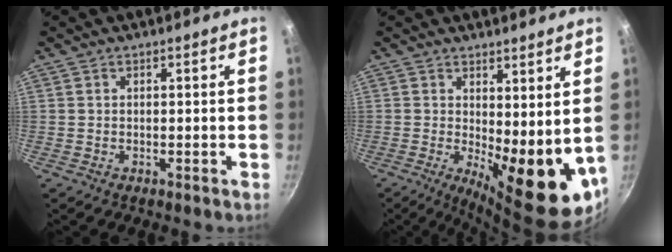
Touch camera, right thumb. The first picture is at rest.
{"total": 13.4, "force": [1.3, 5.1, 12.3], "torque": [-0.136, -0.030, 0.031]}